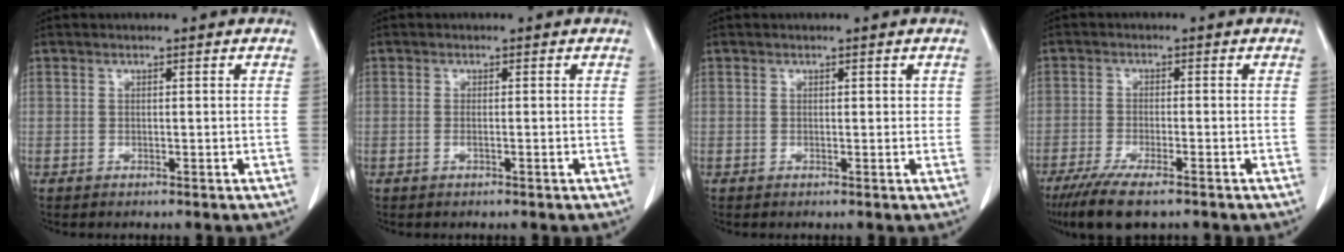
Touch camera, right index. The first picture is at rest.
{"total": 0.8, "force": [-0.2, 0.0, 0.8], "torque": [-0.018, -0.002, -0.002]}
{"total": 0.8, "force": [0.4, 0.5, 0.6], "torque": [-0.001, 0.000, 0.004]}
{"total": 8.6, "force": [-6.3, 1.3, 5.7], "torque": [-0.094, -0.020, -0.101]}